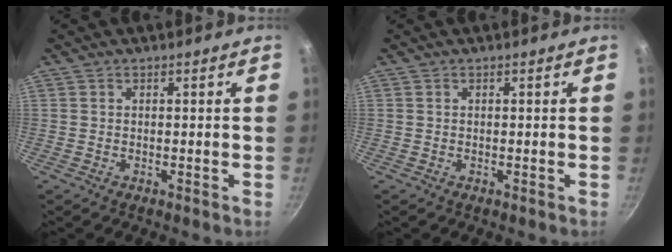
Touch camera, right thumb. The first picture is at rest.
{"total": 0.0}